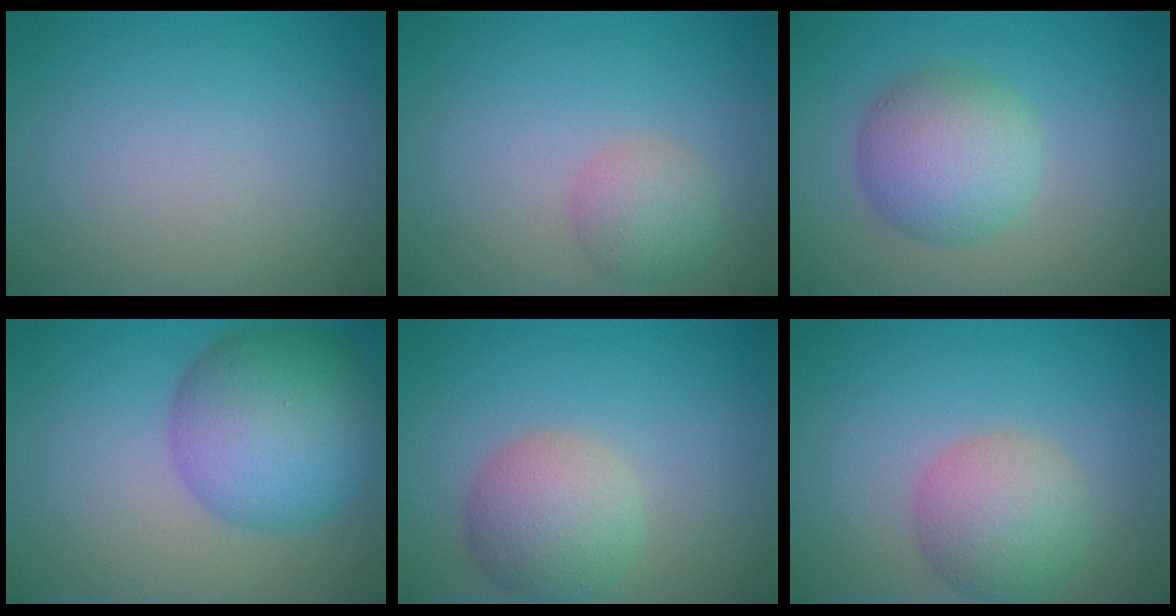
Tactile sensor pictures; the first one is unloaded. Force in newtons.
{"total": 2.5, "press": 2.5, "slide": 0.1}
{"total": 5.2, "press": 5.2, "slide": 0.0}
{"total": 9.5, "press": 9.5, "slide": 0.2}
{"total": 4.7, "press": 4.7, "slide": 0.1}
{"total": 4.8, "press": 4.8, "slide": 0.2}